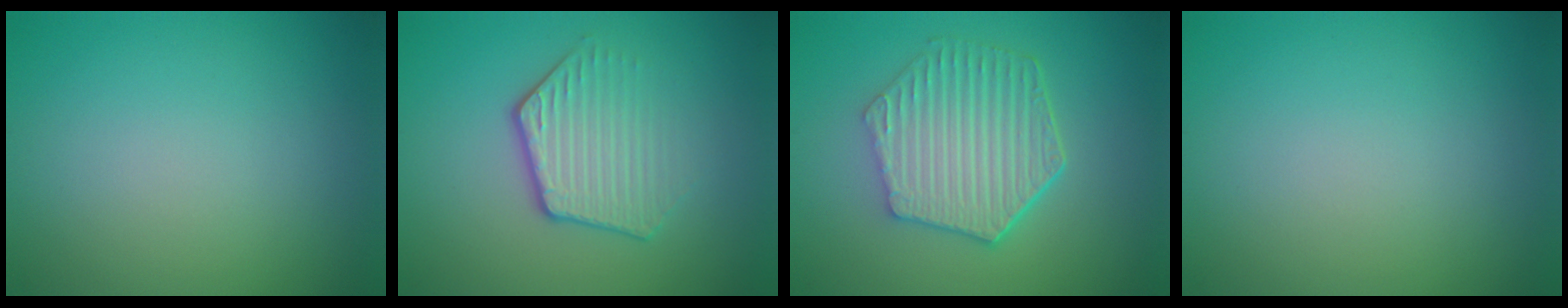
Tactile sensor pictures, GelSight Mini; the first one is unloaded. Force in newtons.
{"total": 3.7, "press": 3.1, "slide": 2.1}
{"total": 6.1, "press": 4.7, "slide": 3.9}
{"total": 0.0}